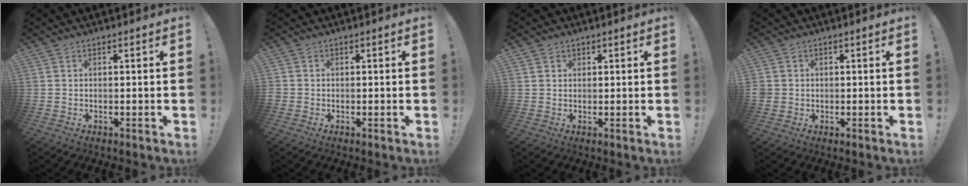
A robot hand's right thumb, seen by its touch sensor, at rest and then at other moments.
{"total": 1.2, "force": [-0.3, 1.1, 0.3], "torque": [-0.005, 0.003, -0.006]}
{"total": 1.4, "force": [0.9, 1.1, 0.2], "torque": [0.002, -0.002, 0.016]}
{"total": 2.3, "force": [0.4, 2.2, 0.6], "torque": [-0.005, 0.001, 0.007]}